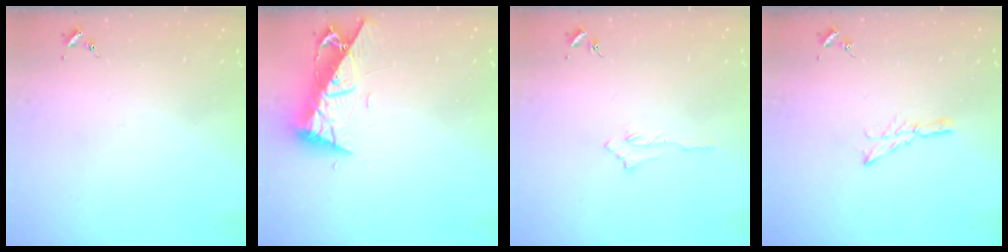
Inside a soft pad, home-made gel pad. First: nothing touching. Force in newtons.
{"total": 9.4, "press": 9.3, "slide": 1.3}
{"total": 2.9, "press": 2.9, "slide": 0.4}
{"total": 5.8, "press": 5.7, "slide": 0.6}